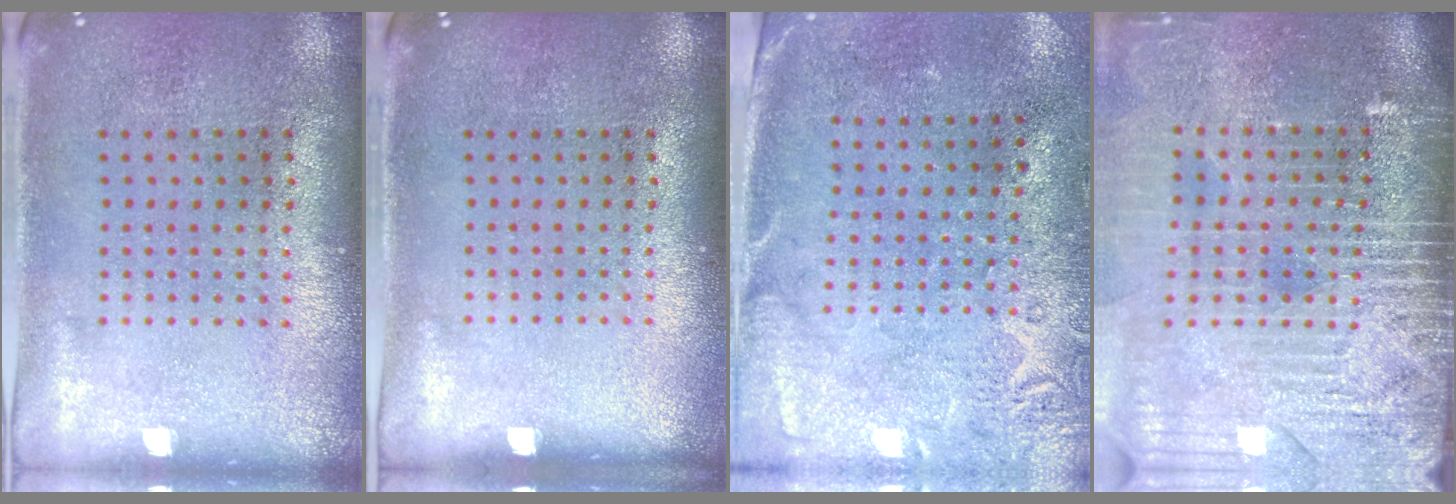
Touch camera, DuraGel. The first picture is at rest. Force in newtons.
{"total": 0.0}
{"total": 2.7, "press": 2.2, "slide": 1.6}
{"total": 4.5, "press": 3.9, "slide": 2.3}